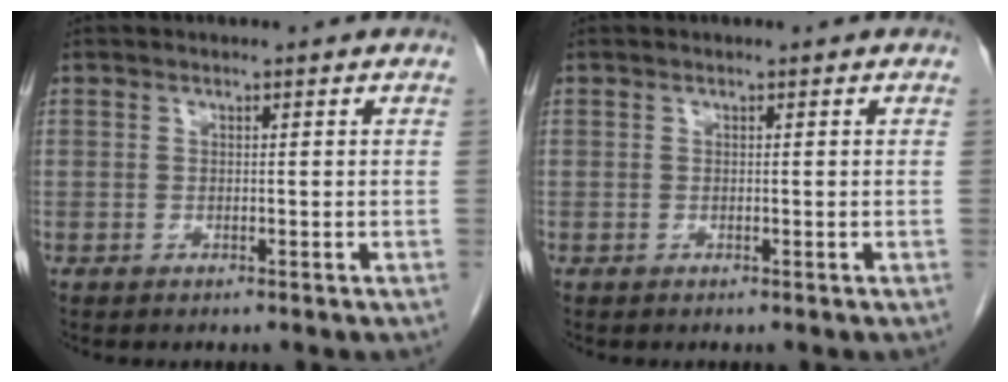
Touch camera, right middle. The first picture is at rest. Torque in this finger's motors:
{"motor_torque": [0.00, 0.00, 0.00, -0.01]}